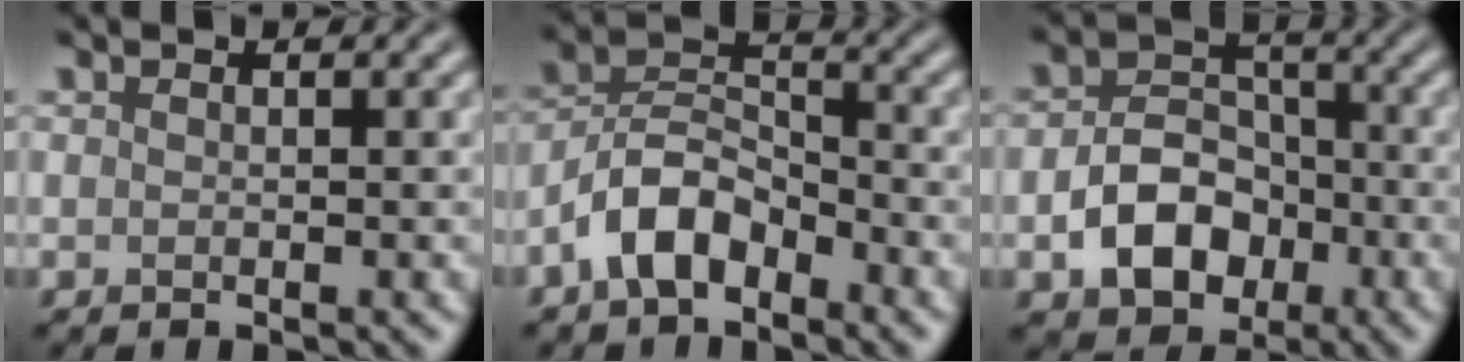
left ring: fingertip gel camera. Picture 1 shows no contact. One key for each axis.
{"total": 5.0, "fx": -3.0, "fy": 2.6, "fz": 3.0, "tx": -0.054, "ty": 0.013, "tz": -0.066}
{"total": 5.8, "fx": -2.0, "fy": 4.2, "fz": 3.5, "tx": -0.055, "ty": -0.003, "tz": -0.036}